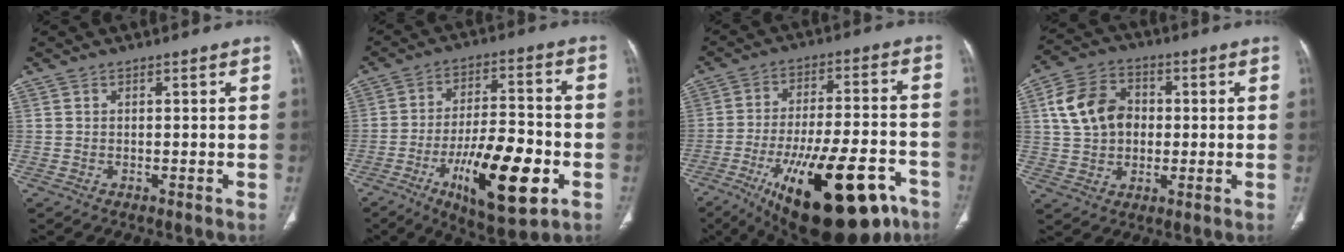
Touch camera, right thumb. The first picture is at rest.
{"total": 19.2, "force": [-7.2, 6.6, 16.5], "torque": [-0.258, 0.021, -0.107]}
{"total": 27.3, "force": [-13.8, 10.2, 21.2], "torque": [-0.299, 0.048, -0.203]}
{"total": 11.7, "force": [1.6, 9.0, 7.3], "torque": [-0.116, 0.016, 0.023]}